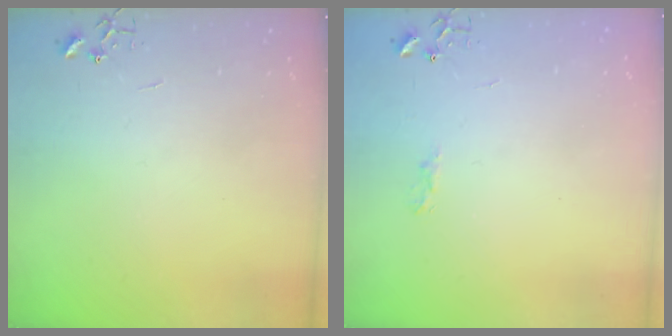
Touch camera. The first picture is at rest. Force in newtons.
{"total": 5.6, "press": 5.6, "slide": 0.6}